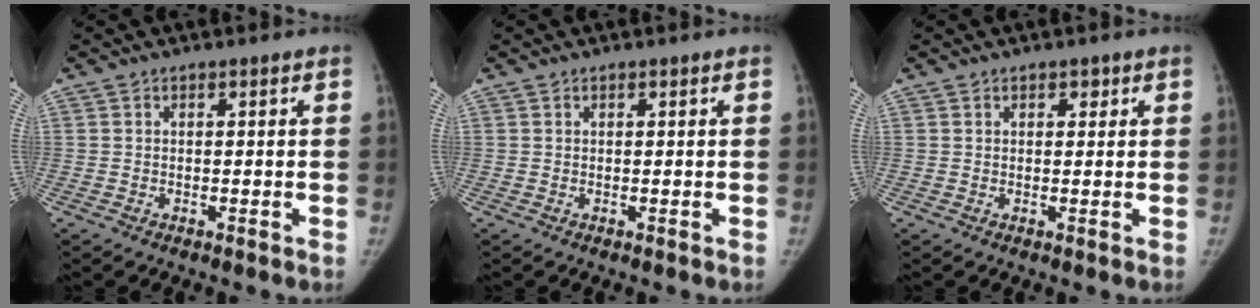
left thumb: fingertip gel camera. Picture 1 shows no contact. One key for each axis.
{"total": 0.0}
{"total": 1.3, "fx": 0.8, "fy": 0.9, "fz": 0.7, "tx": 0.003, "ty": -0.002, "tz": 0.008}